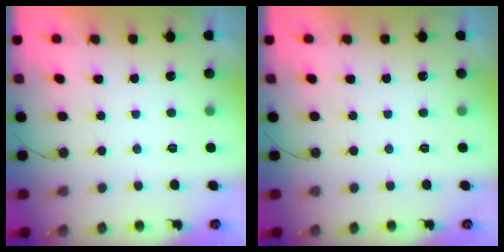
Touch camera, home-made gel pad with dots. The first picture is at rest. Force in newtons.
{"total": 0.0}